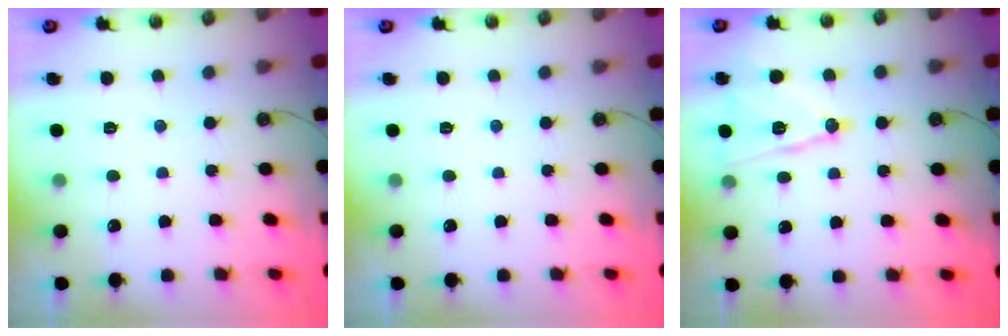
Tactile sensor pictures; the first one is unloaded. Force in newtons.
{"total": 0.0}
{"total": 12.8, "press": 12.8, "slide": 0.7}